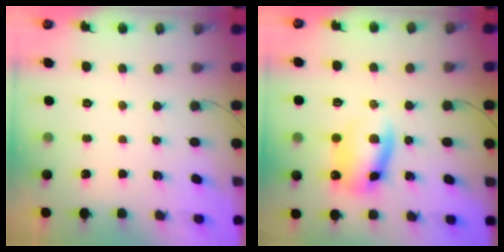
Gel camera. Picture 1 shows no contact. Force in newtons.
{"total": 10.4, "press": 10.3, "slide": 1.6}